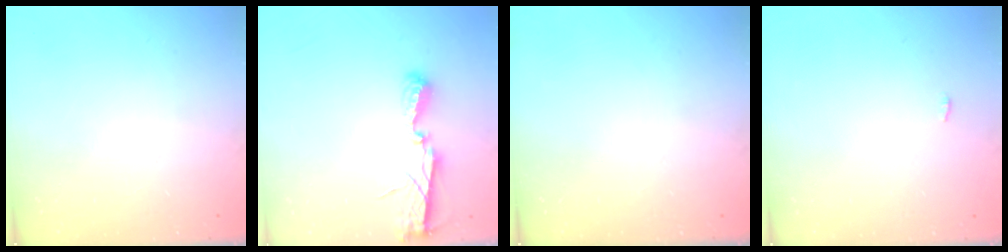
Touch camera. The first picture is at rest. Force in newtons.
{"total": 6.2, "press": 6.2, "slide": 0.2}
{"total": 0.0}
{"total": 6.7, "press": 1.4, "slide": 6.6}